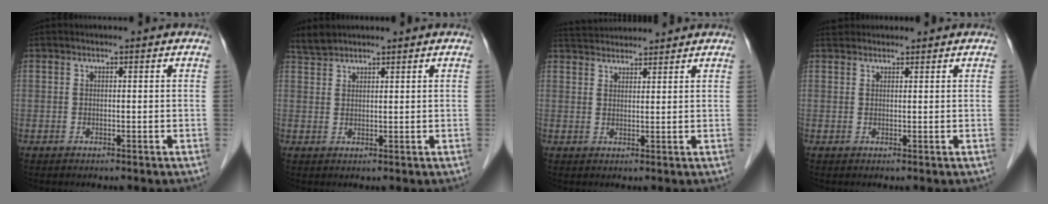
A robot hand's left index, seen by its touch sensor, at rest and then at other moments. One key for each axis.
{"total": 2.3, "fx": 2.3, "fy": 0.4, "fz": 0.2, "tx": -0.011, "ty": 0.014, "tz": 0.049}
{"total": 6.9, "fx": 6.7, "fy": 0.8, "fz": 1.5, "tx": -0.031, "ty": 0.035, "tz": 0.108}
{"total": 2.3, "fx": 2.2, "fy": 0.8, "fz": 0.2, "tx": -0.003, "ty": 0.028, "tz": 0.037}